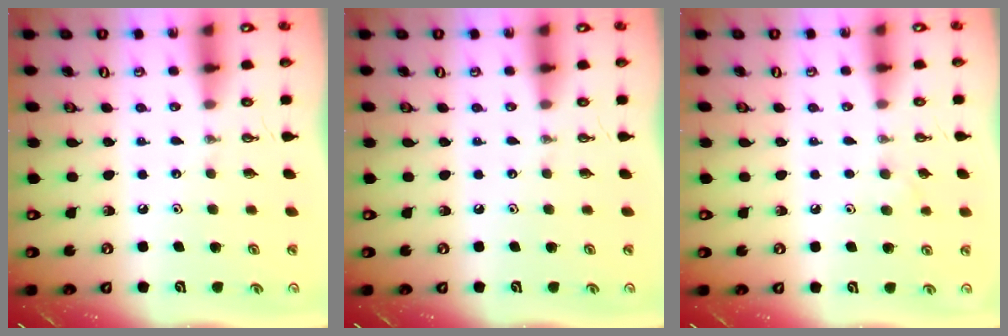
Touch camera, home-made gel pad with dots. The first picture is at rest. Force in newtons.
{"total": 0.0}
{"total": 5.7, "press": 4.7, "slide": 3.2}